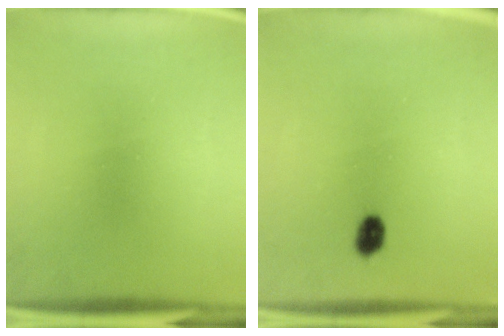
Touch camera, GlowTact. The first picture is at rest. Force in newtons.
{"total": 2.8}